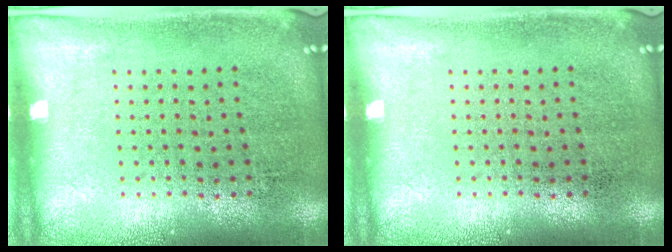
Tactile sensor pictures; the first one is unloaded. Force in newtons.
{"total": 0.0}